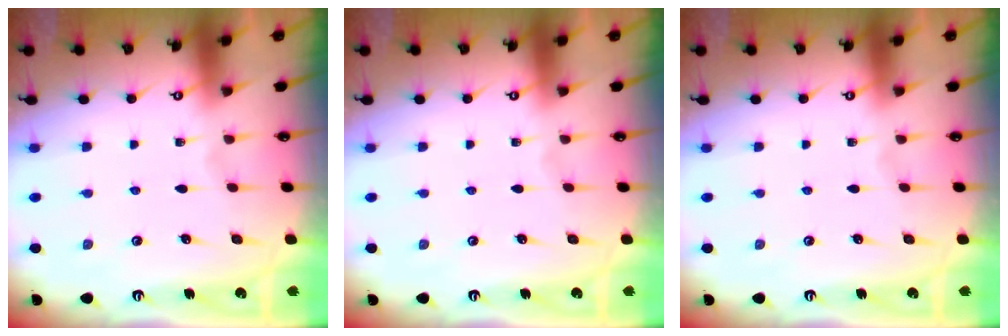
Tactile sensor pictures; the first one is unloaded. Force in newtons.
{"total": 0.0}
{"total": 0.0}